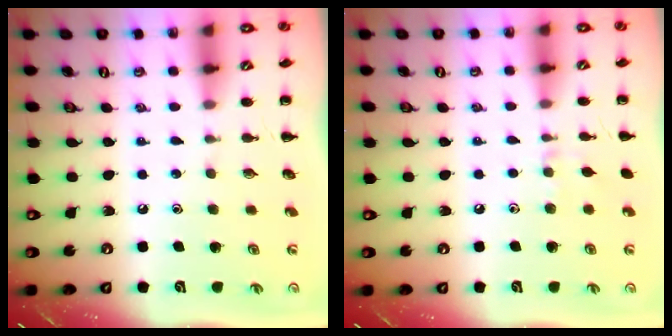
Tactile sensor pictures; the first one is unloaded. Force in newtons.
{"total": 4.3, "press": 4.0, "slide": 1.5}